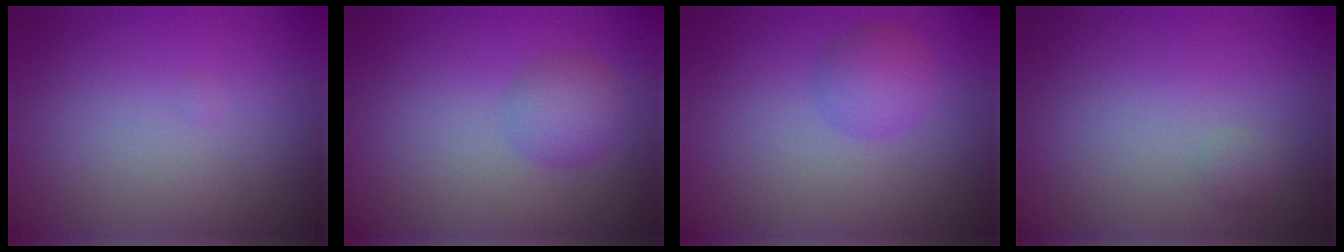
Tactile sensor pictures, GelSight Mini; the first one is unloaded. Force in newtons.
{"total": 2.5, "press": 2.5, "slide": 0.1}
{"total": 2.4, "press": 2.4, "slide": 0.1}
{"total": 0.7, "press": 0.7, "slide": 0.0}